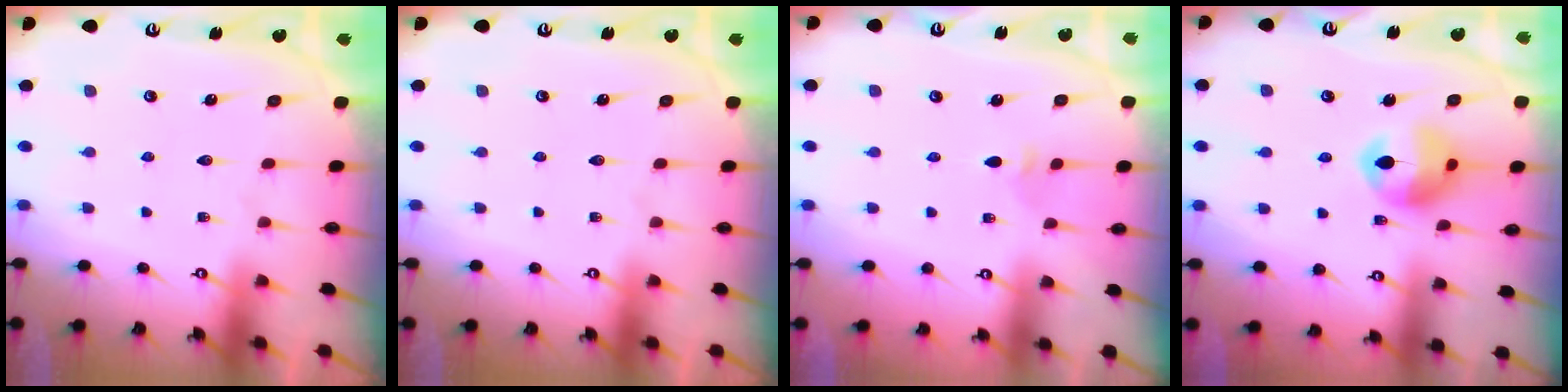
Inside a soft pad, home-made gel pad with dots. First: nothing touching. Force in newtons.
{"total": 0.0}
{"total": 2.8, "press": 2.7, "slide": 0.6}
{"total": 12.7, "press": 12.6, "slide": 1.3}